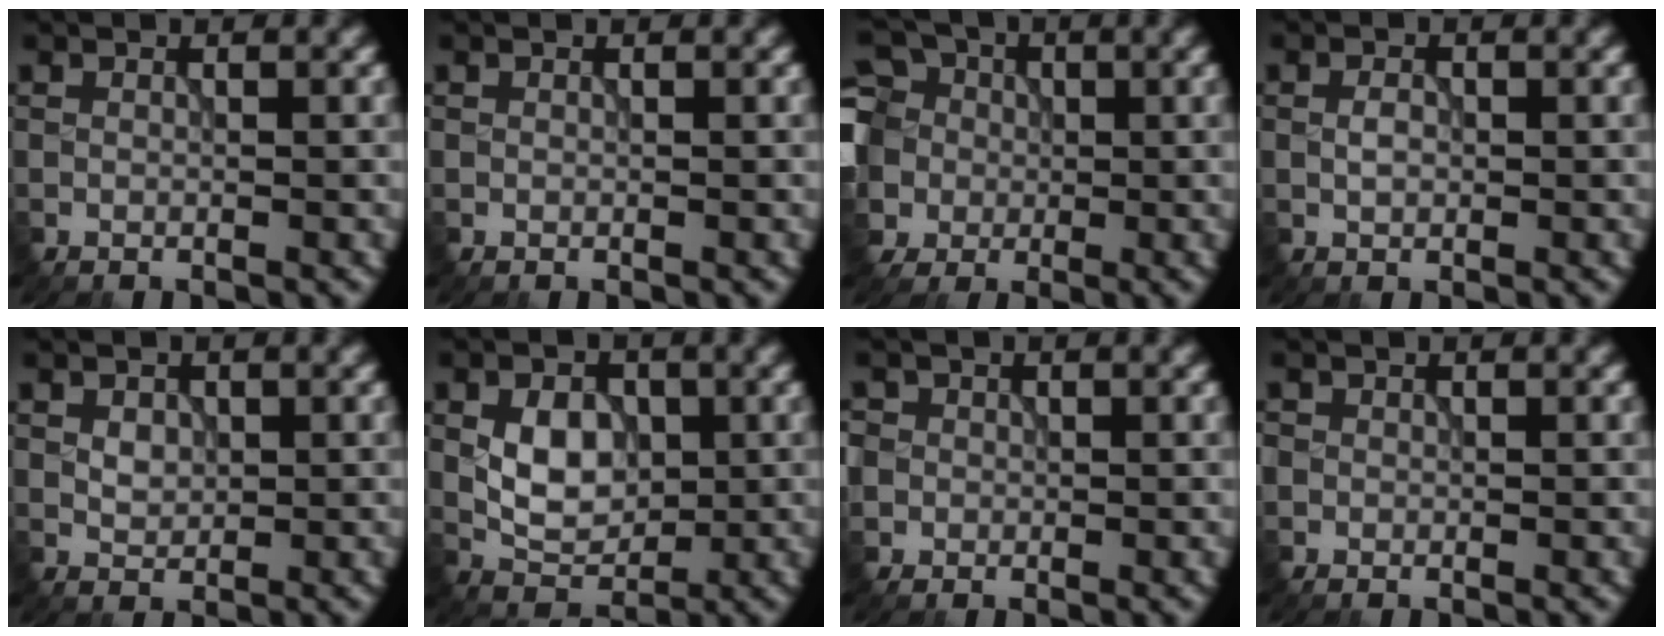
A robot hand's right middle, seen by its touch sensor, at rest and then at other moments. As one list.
[{"total": 0.0}, {"total": 10.1, "force": [-0.5, 8.7, 5.0], "torque": [-0.126, 0.016, -0.038]}, {"total": 1.2, "force": [-0.1, 0.6, 1.0], "torque": [-0.020, 0.004, -0.004]}, {"total": 1.5, "force": [0.3, 1.1, 1.0], "torque": [-0.019, 0.001, 0.007]}, {"total": 4.6, "force": [0.3, 3.2, 3.3], "torque": [-0.061, 0.000, 0.004]}, {"total": 3.3, "force": [0.3, 3.1, 0.9], "torque": [-0.010, 0.020, -0.008]}, {"total": 0.9, "force": [0.0, 0.9, 0.1], "torque": [0.005, -0.003, -0.003]}]